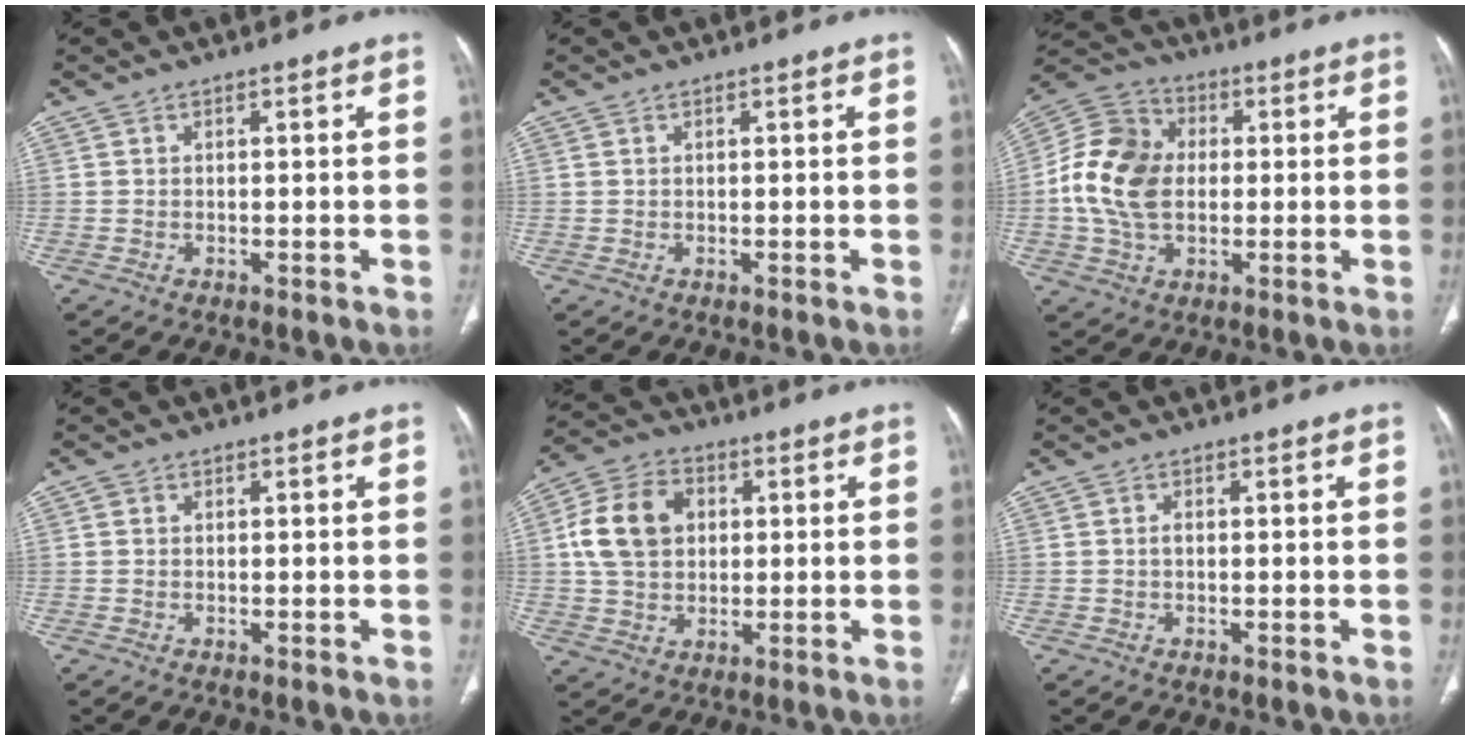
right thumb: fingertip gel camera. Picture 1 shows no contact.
{"total": 0.0}
{"total": 14.5, "force": [0.0, 10.5, 10.0], "torque": [-0.184, 0.022, -0.005]}
{"total": 0.6, "force": [0.3, 0.6, 0.1], "torque": [0.002, 0.001, 0.003]}
{"total": 12.3, "force": [2.2, 9.4, 7.8], "torque": [-0.129, 0.013, 0.034]}
{"total": 0.7, "force": [-0.1, 0.4, 0.6], "torque": [-0.012, 0.001, -0.003]}